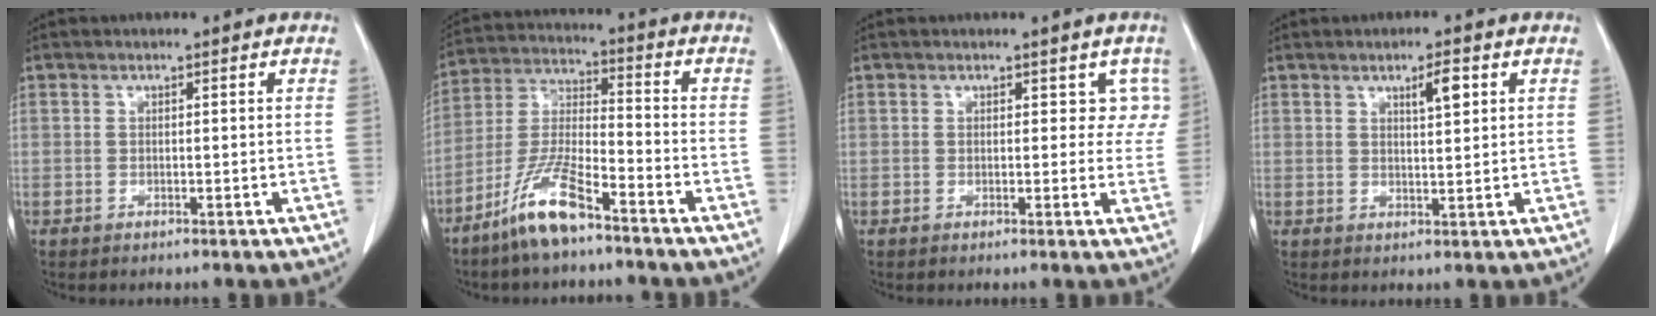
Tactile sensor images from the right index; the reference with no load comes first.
{"total": 10.8, "force": [-7.4, 1.6, 7.6], "torque": [-0.166, -0.017, -0.149]}
{"total": 3.2, "force": [1.3, 2.4, 1.7], "torque": [0.011, 0.006, 0.006]}
{"total": 3.3, "force": [1.6, 0.6, 2.9], "torque": [-0.048, -0.001, 0.026]}